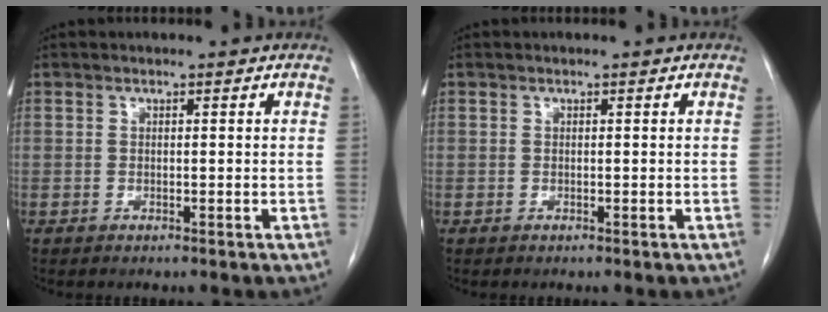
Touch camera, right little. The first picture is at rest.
{"total": 0.0}